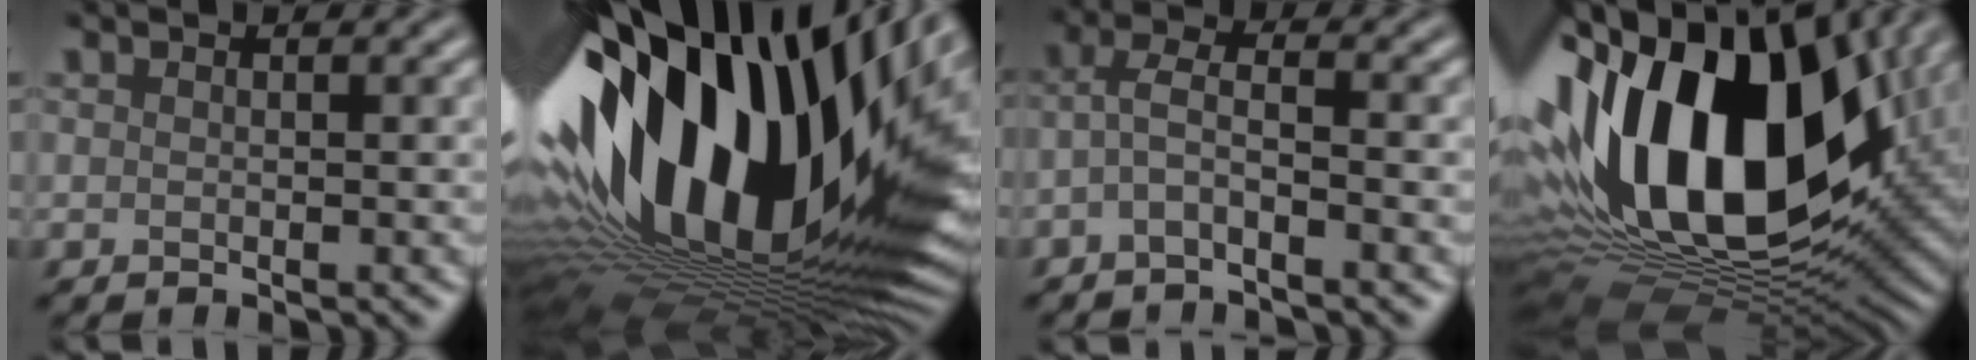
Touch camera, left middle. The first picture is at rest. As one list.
[{"total": 19.1, "force": [4.5, 8.9, 16.3], "torque": [-0.282, 0.011, 0.075]}, {"total": 2.1, "force": [-1.2, 0.1, 1.7], "torque": [-0.045, 0.014, -0.024]}, {"total": 19.2, "force": [3.7, 11.0, 15.2], "torque": [-0.304, 0.030, 0.062]}]